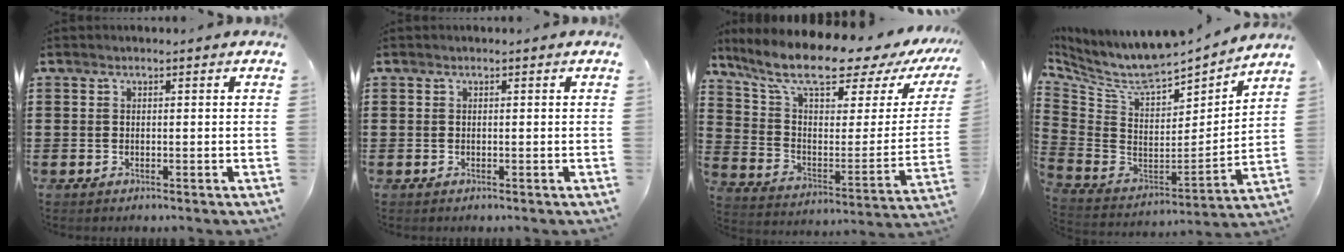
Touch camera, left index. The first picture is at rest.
{"total": 0.0}
{"total": 12.0, "force": [9.4, 2.7, 6.9], "torque": [-0.153, -0.066, 0.157]}
{"total": 7.8, "force": [6.9, 1.9, 3.3], "torque": [-0.102, -0.061, 0.116]}